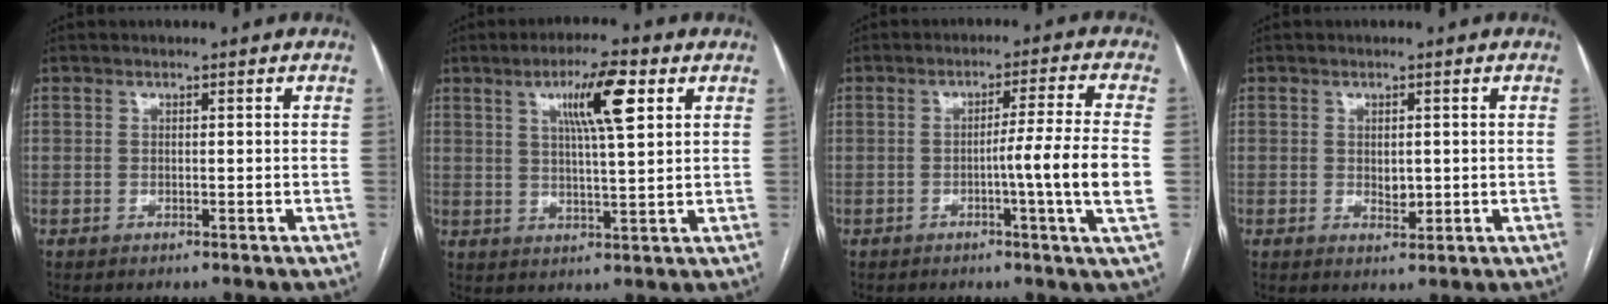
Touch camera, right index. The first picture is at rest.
{"total": 8.6, "force": [3.7, 0.7, 7.8], "torque": [-0.136, 0.008, 0.060]}
{"total": 9.0, "force": [-1.6, -2.1, 8.6], "torque": [-0.127, -0.011, -0.026]}
{"total": 2.3, "force": [0.1, 1.3, 1.8], "torque": [-0.029, -0.005, 0.006]}